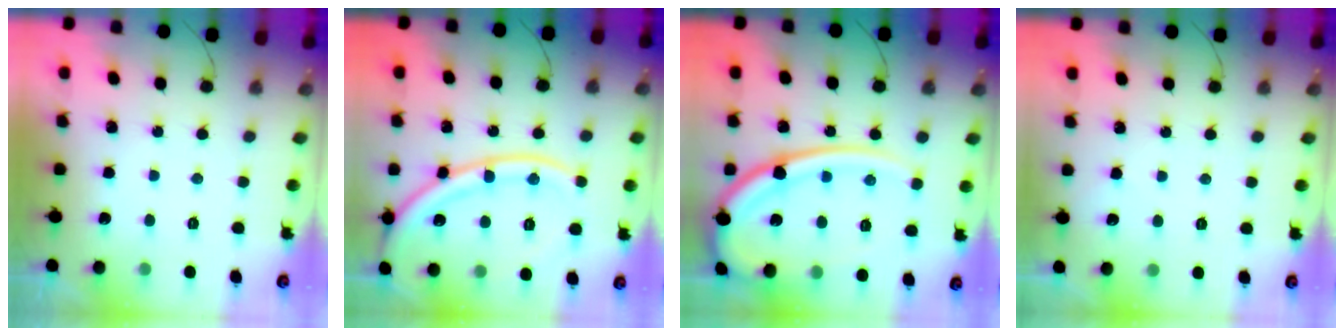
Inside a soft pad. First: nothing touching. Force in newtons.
{"total": 17.8, "press": 17.7, "slide": 1.8}
{"total": 18.9, "press": 18.8, "slide": 1.9}
{"total": 1.2, "press": 1.2, "slide": 0.3}